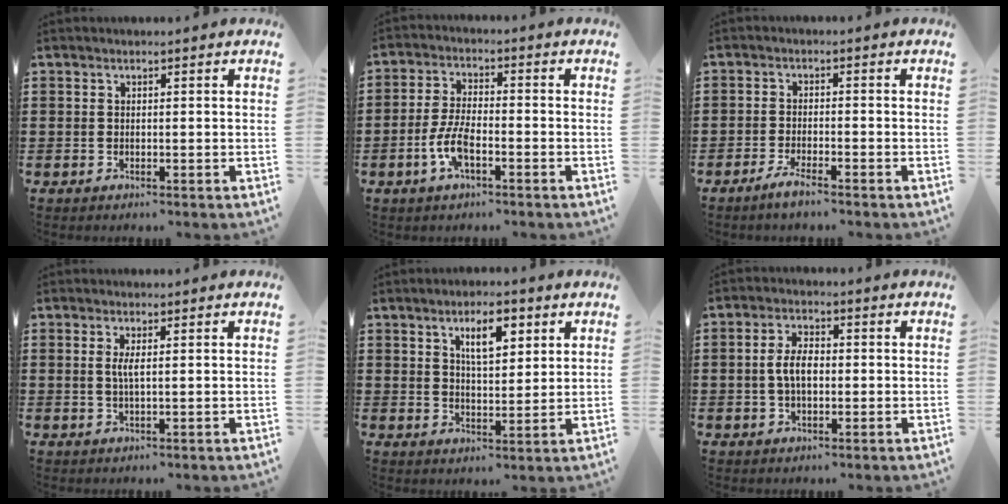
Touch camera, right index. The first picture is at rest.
{"total": 5.6, "force": [-2.2, 2.1, 4.7], "torque": [-0.118, -0.006, -0.050]}
{"total": 2.6, "force": [-2.1, 0.1, 1.5], "torque": [-0.033, 0.001, -0.041]}
{"total": 2.2, "force": [0.4, 0.4, 2.1], "torque": [-0.043, 0.000, 0.006]}
{"total": 6.2, "force": [3.1, 2.1, 4.9], "torque": [-0.080, -0.001, 0.046]}
{"total": 4.8, "force": [-0.2, 2.5, 4.1], "torque": [-0.094, 0.002, -0.009]}